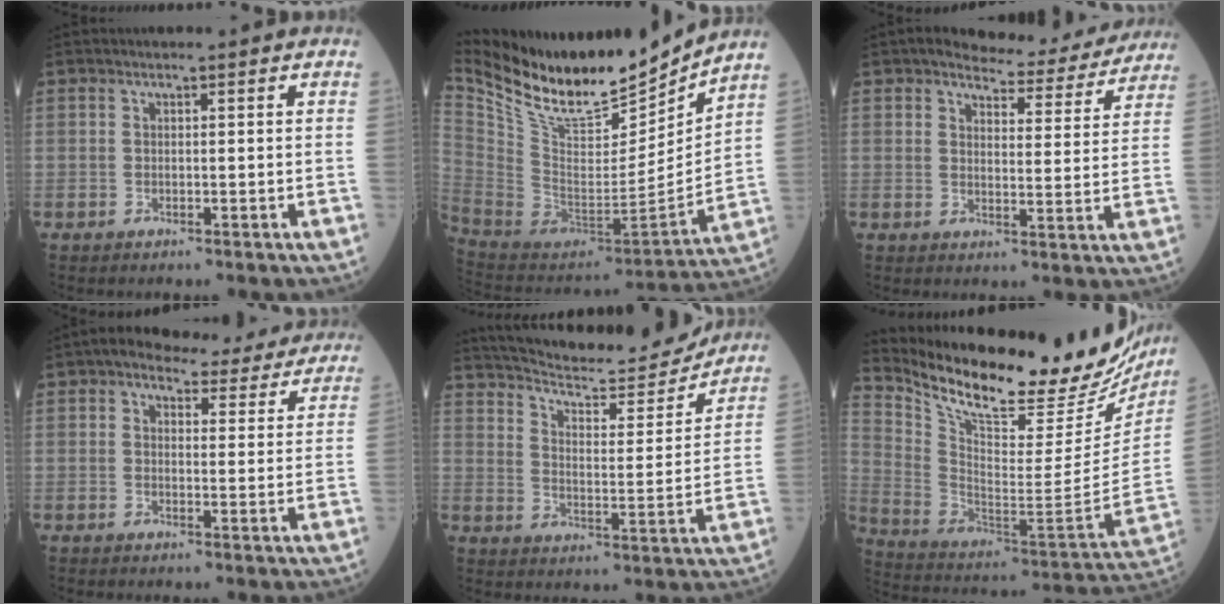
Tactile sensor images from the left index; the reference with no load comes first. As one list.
[{"total": 23.6, "force": [20.6, 5.0, 10.4], "torque": [-0.203, -0.034, 0.354]}, {"total": 10.0, "force": [9.5, 2.5, 2.0], "torque": [-0.017, -0.014, 0.110]}, {"total": 12.7, "force": [11.3, 4.3, 4.0], "torque": [-0.026, 0.014, 0.120]}, {"total": 17.7, "force": [16.8, 1.8, 5.3], "torque": [-0.094, -0.021, 0.248]}, {"total": 30.7, "force": [25.5, 7.5, 15.5], "torque": [-0.269, -0.055, 0.363]}]